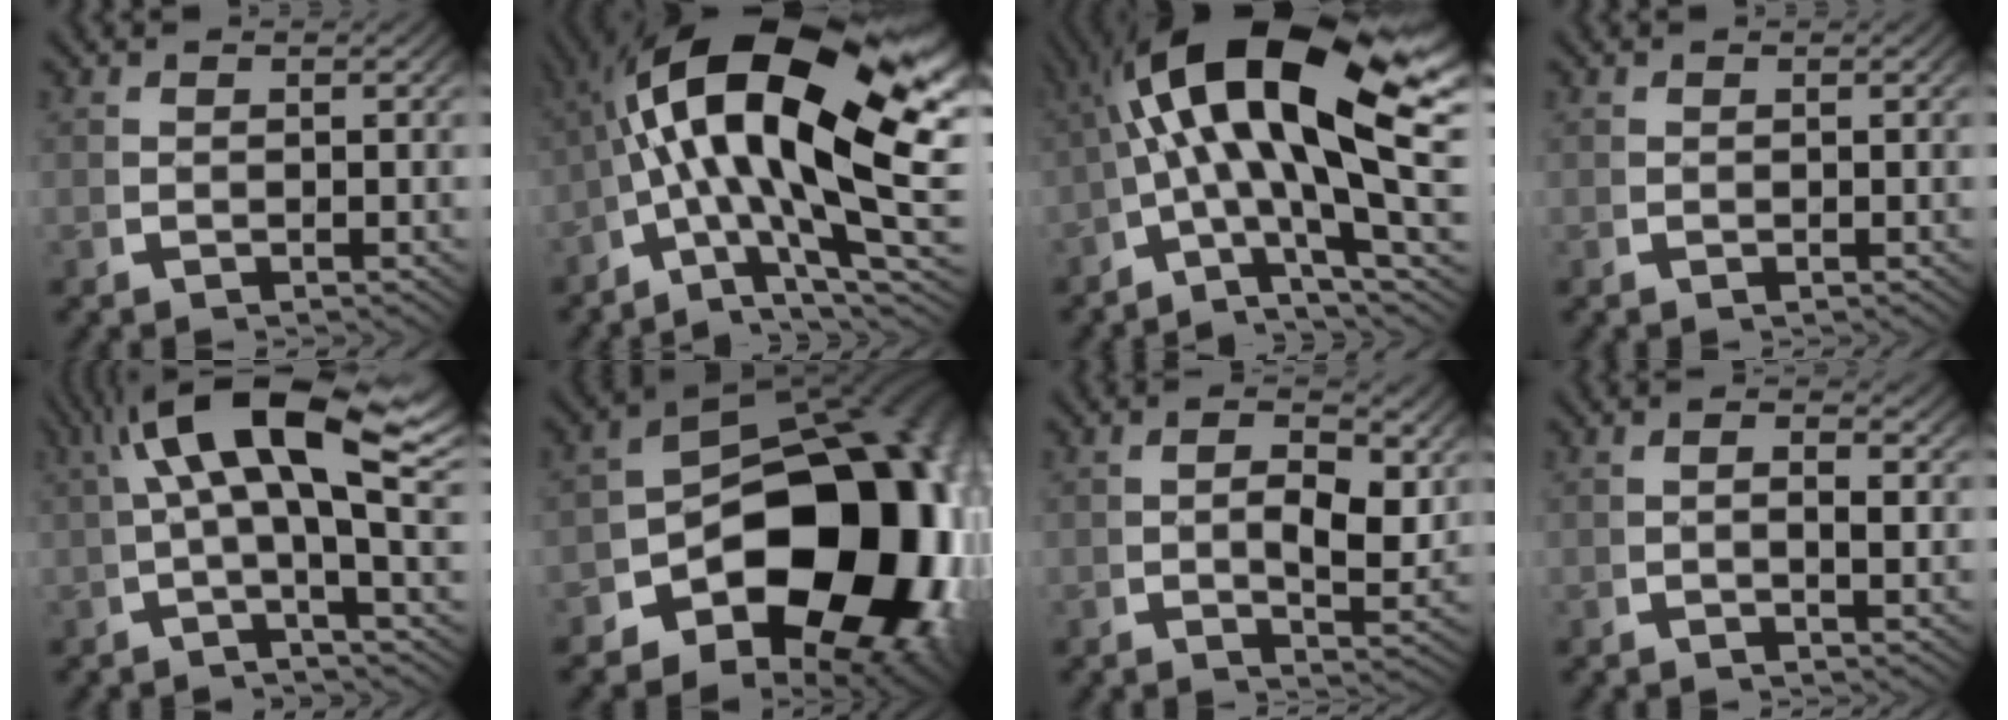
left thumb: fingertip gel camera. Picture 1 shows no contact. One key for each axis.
{"total": 19.4, "fx": 1.1, "fy": 10.7, "fz": 16.1, "tx": -0.278, "ty": -0.038, "tz": 0.031}
{"total": 17.6, "fx": 1.5, "fy": 9.2, "fz": 14.9, "tx": -0.246, "ty": -0.021, "tz": 0.028}
{"total": 0.0}
{"total": 11.3, "fx": 3.7, "fy": 3.8, "fz": 10.0, "tx": -0.152, "ty": 0.020, "tz": 0.042}
{"total": 29.0, "fx": -2.9, "fy": 18.5, "fz": 22.1, "tx": -0.331, "ty": -0.084, "tz": -0.018}
{"total": 4.0, "fx": 0.8, "fy": 1.8, "fz": 3.4, "tx": -0.061, "ty": -0.015, "tz": 0.013}
{"total": 1.2, "fx": 0.4, "fy": 0.1, "fz": 1.1, "tx": -0.025, "ty": -0.001, "tz": 0.005}